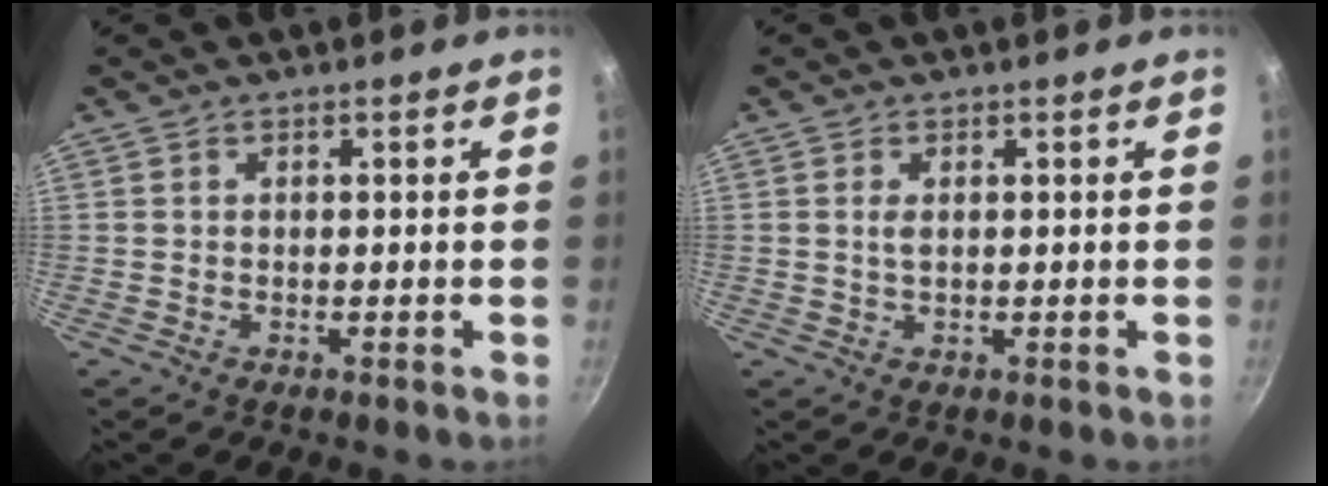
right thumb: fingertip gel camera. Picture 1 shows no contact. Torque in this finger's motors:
{"motor_torque": [-0.74, -0.01, 0.17, 0.34, -0.06]}